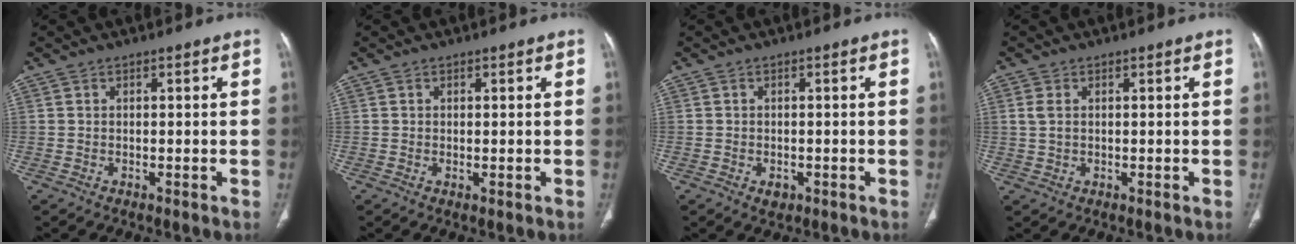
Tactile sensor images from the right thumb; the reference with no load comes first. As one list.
[{"total": 0.6, "force": [0.0, 0.2, 0.5], "torque": [-0.013, -0.005, 0.002]}, {"total": 1.8, "force": [-0.7, 1.2, 1.0], "torque": [-0.010, 0.001, -0.005]}, {"total": 2.1, "force": [0.4, 1.3, 1.6], "torque": [-0.046, 0.002, 0.010]}]